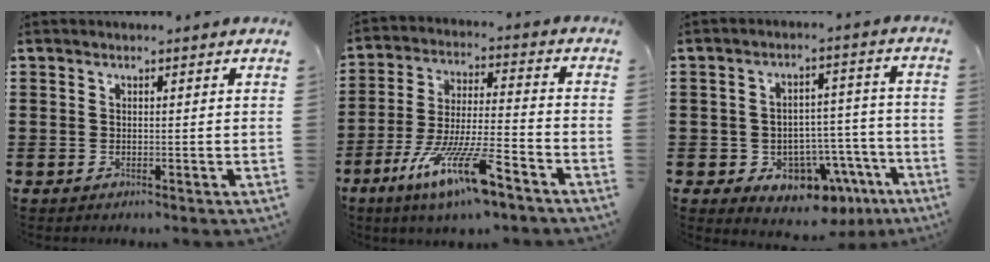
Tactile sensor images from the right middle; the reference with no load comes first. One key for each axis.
{"total": 12.4, "fx": -7.8, "fy": 1.8, "fz": 9.4, "tx": -0.189, "ty": 0.001, "tz": -0.149}
{"total": 6.0, "fx": -4.1, "fy": 3.9, "fz": 2.1, "tx": -0.045, "ty": 0.023, "tz": -0.073}